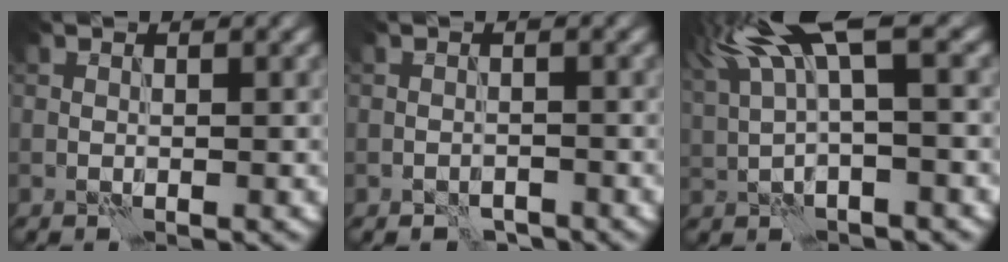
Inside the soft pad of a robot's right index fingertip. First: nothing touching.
{"total": 1.6, "force": [-1.4, 0.6, 0.4], "torque": [-0.002, 0.003, -0.023]}
{"total": 7.5, "force": [3.4, 1.9, 6.4], "torque": [-0.131, 0.022, 0.063]}